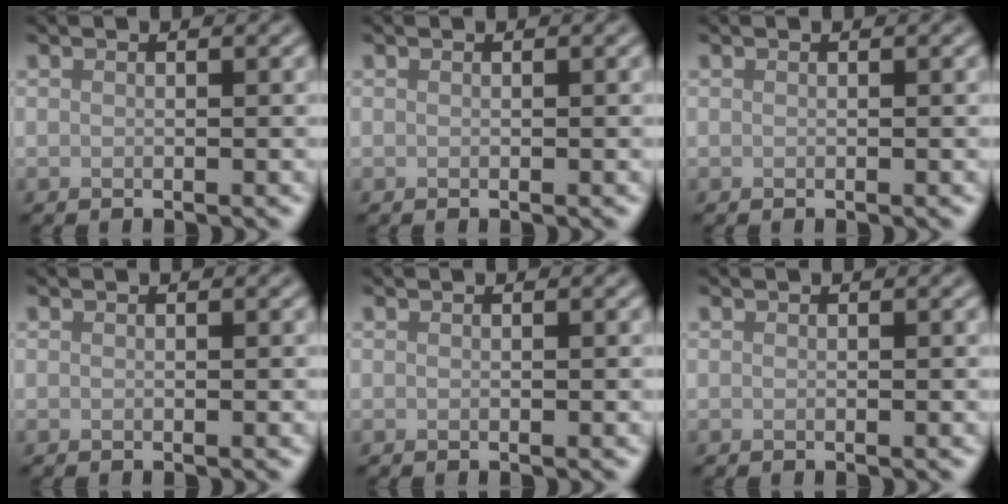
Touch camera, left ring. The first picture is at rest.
{"total": 0.0}
{"total": 0.0}
{"total": 0.0}
{"total": 0.0}
{"total": 0.0}